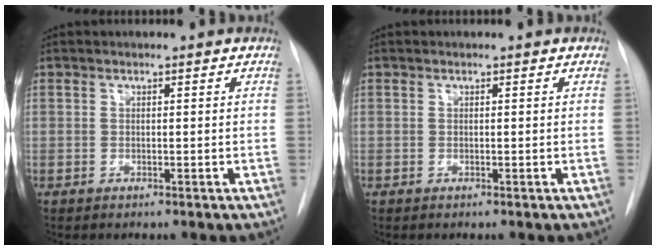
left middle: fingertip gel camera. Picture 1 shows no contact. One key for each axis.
{"total": 0.0}